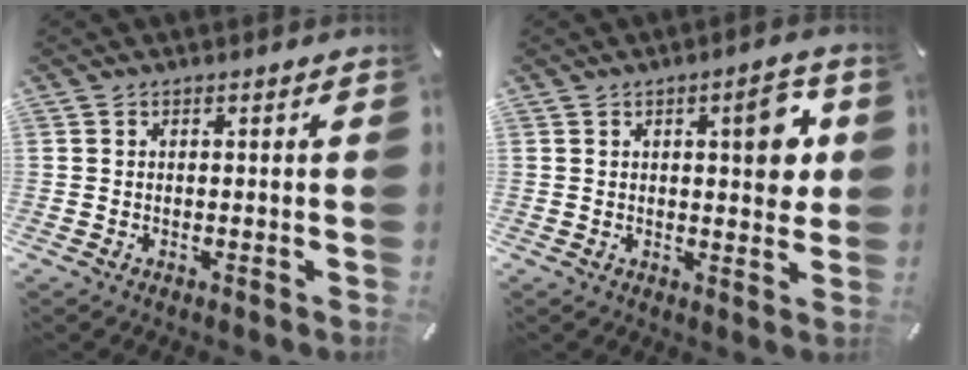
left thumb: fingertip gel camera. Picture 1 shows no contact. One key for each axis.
{"total": 9.0, "fx": 2.6, "fy": 3.3, "fz": 8.0, "tx": -0.096, "ty": -0.014, "tz": 0.033}